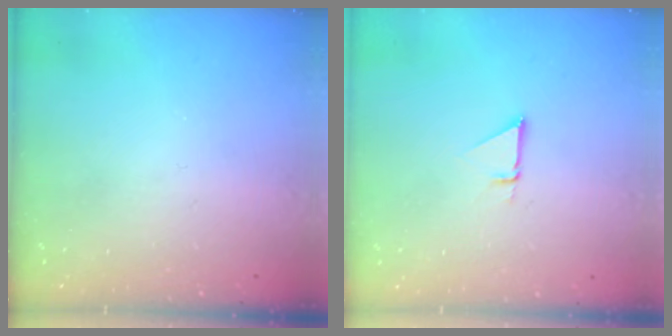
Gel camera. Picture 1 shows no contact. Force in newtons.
{"total": 1.4, "press": 1.4, "slide": 0.0}